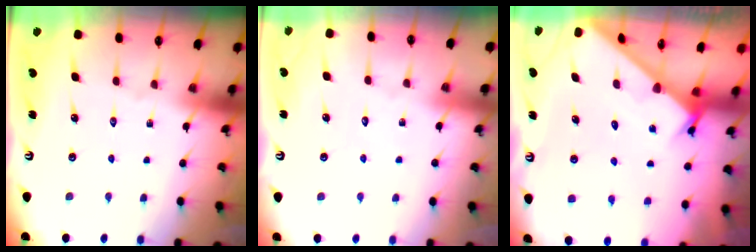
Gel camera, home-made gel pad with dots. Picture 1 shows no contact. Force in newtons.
{"total": 2.5, "press": 2.5, "slide": 0.3}
{"total": 3.5, "press": 3.5, "slide": 0.4}